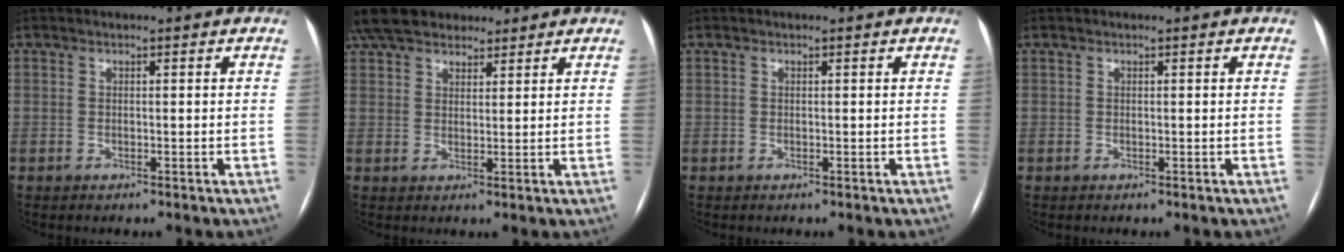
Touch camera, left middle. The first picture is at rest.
{"total": 11.9, "force": [9.8, 5.1, 4.5], "torque": [-0.078, 0.046, 0.167]}
{"total": 0.0}
{"total": 0.0}